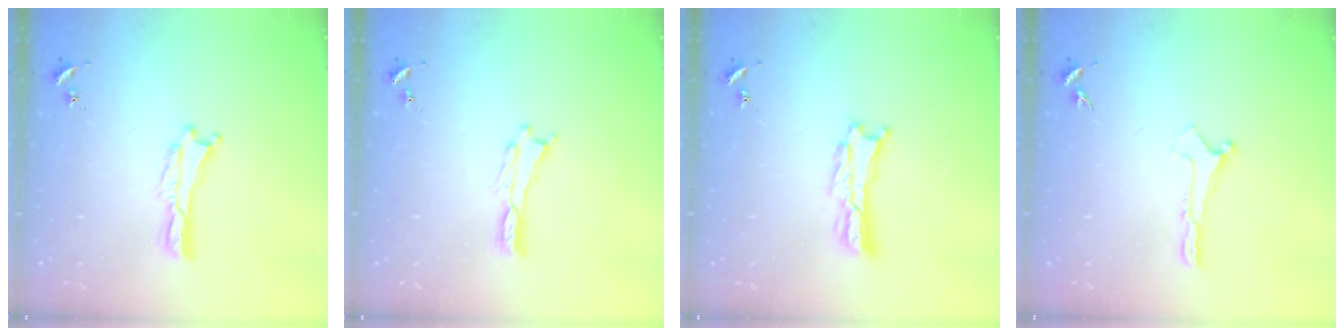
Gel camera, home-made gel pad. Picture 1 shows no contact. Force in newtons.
{"total": 0.0}
{"total": 1.6, "press": 1.6, "slide": 0.2}
{"total": 0.0}